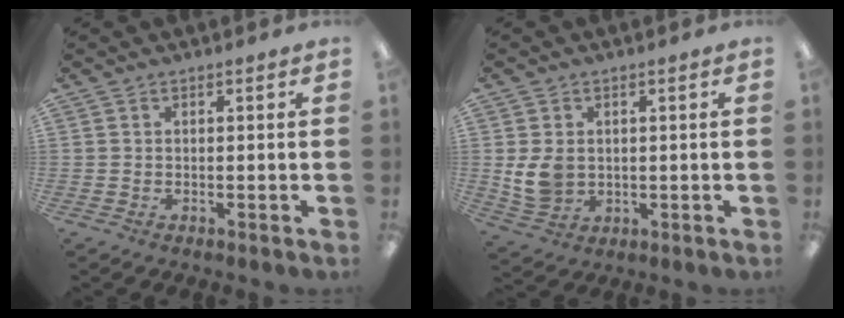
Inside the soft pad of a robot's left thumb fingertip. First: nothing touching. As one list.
[{"total": 6.1, "force": [0.6, 5.1, 3.3], "torque": [-0.076, 0.003, 0.013]}]